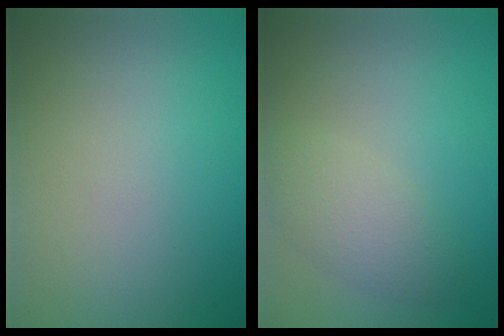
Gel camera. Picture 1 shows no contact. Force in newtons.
{"total": 3.0, "press": 3.0, "slide": 0.1}